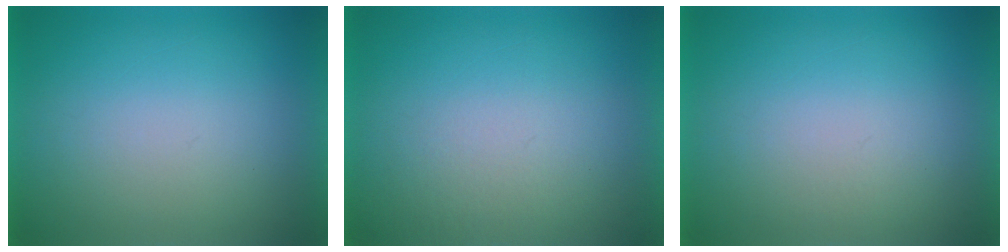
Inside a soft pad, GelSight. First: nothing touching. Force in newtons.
{"total": 3.4}
{"total": 1.2}